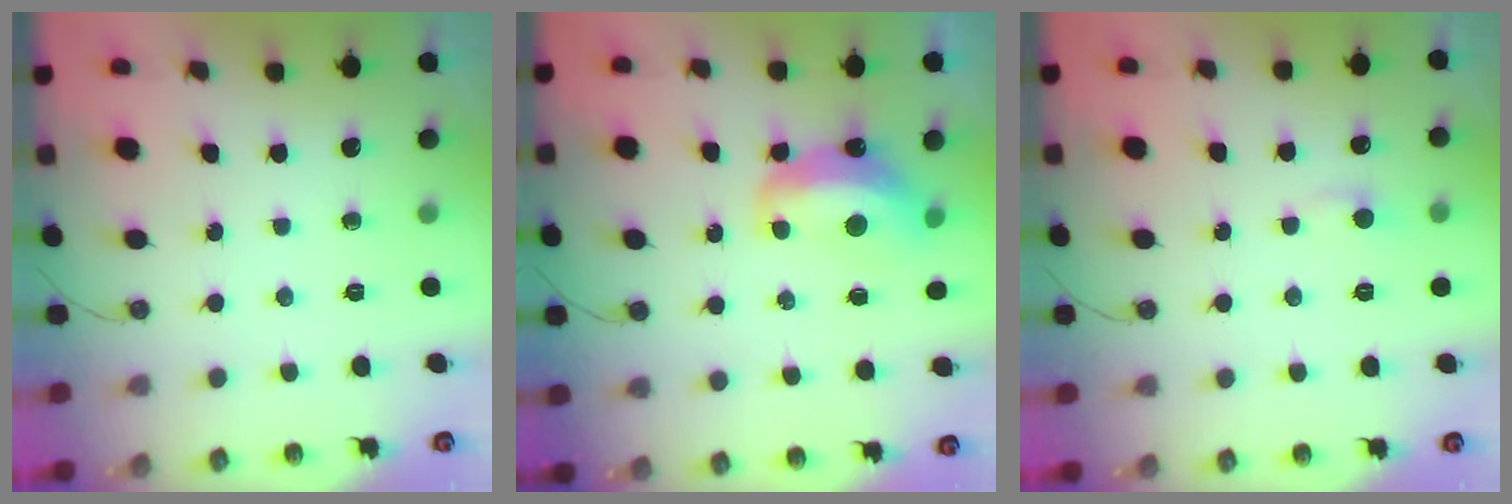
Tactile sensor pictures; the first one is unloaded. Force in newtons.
{"total": 5.9, "press": 5.8, "slide": 1.3}
{"total": 1.3, "press": 1.2, "slide": 0.4}